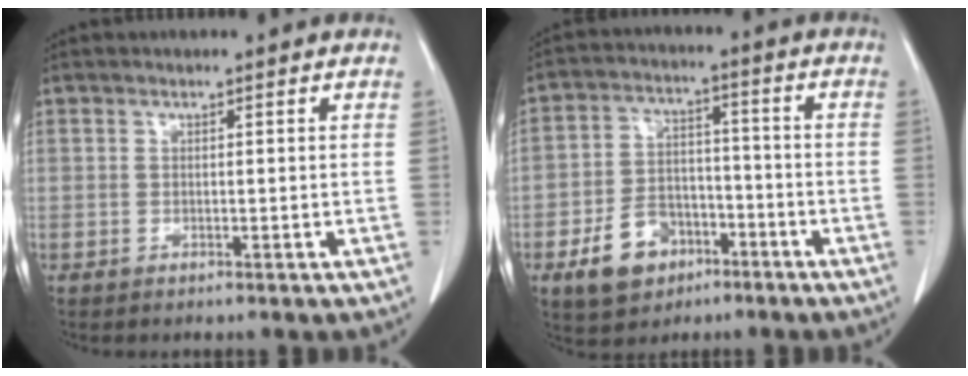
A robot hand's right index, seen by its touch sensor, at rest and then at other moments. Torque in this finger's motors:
{"motor_torque": [0.12, -0.11, -0.27, -0.12]}